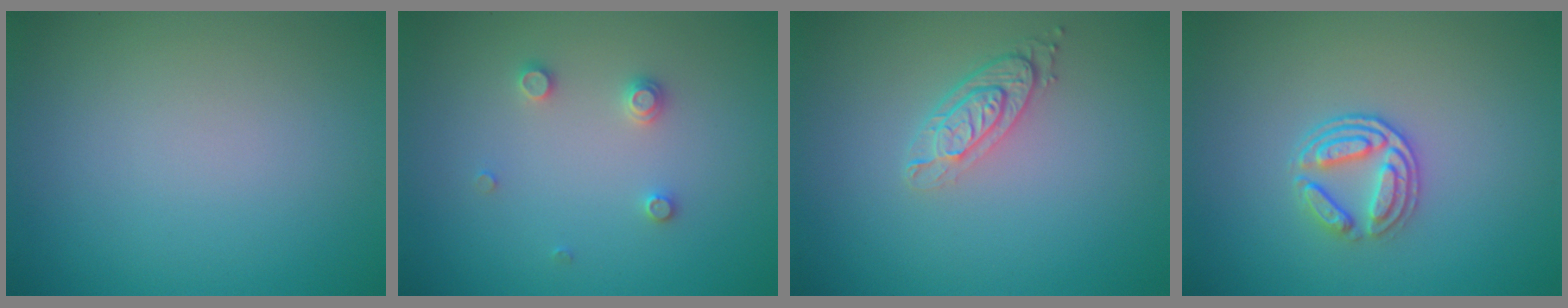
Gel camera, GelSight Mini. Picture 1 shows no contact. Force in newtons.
{"total": 1.5, "press": 1.5, "slide": 0.2}
{"total": 2.9, "press": 2.2, "slide": 1.9}
{"total": 3.1, "press": 2.6, "slide": 1.7}